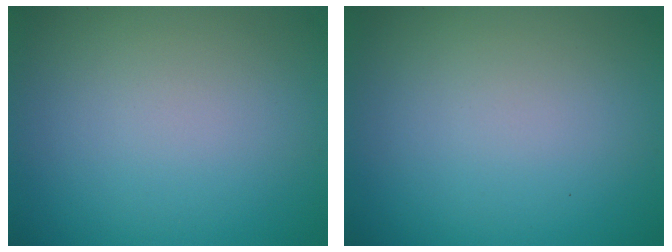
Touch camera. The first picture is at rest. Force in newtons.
{"total": 0.0}